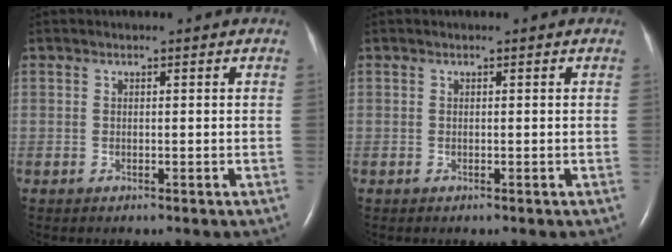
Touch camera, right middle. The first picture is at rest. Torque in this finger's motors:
{"motor_torque": [0.02, 0.00, 0.00, 0.00]}